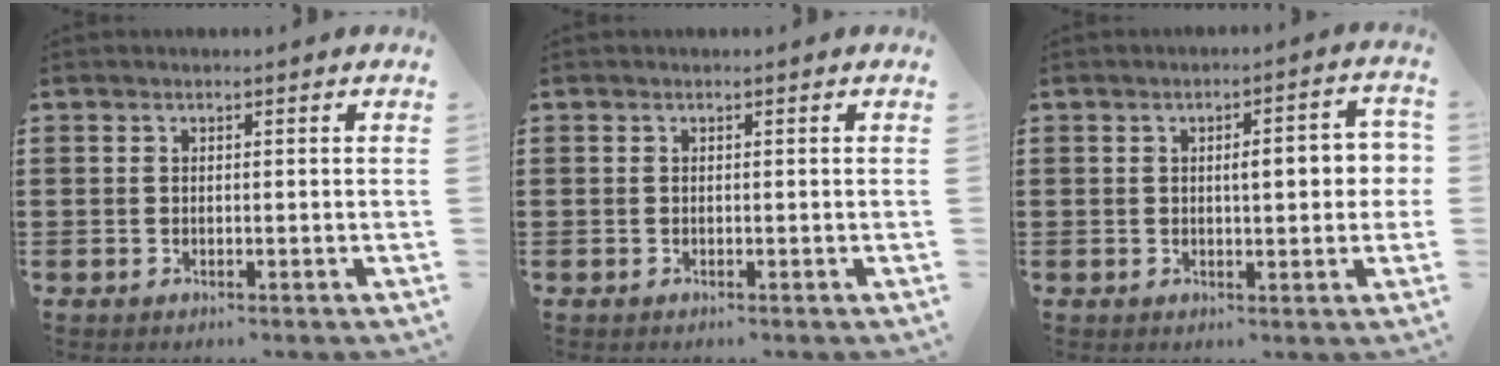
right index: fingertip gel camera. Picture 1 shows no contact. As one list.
[{"total": 0.0}, {"total": 4.9, "force": [0.4, 1.2, 4.7], "torque": [-0.069, -0.001, 0.001]}]